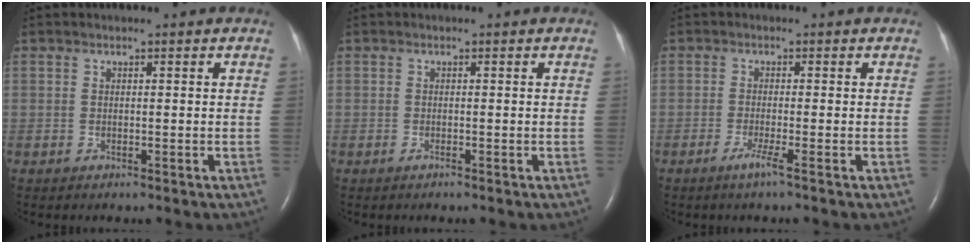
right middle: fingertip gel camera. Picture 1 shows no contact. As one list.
[{"total": 0.0}, {"total": 2.1, "force": [-1.3, -0.5, 1.6], "torque": [-0.031, -0.004, -0.029]}]